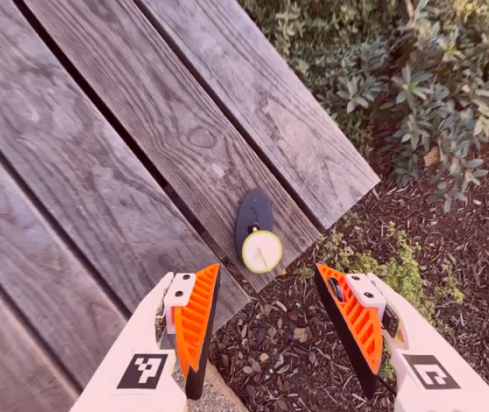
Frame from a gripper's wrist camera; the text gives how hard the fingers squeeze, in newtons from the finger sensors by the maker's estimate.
{"total": 0.0}